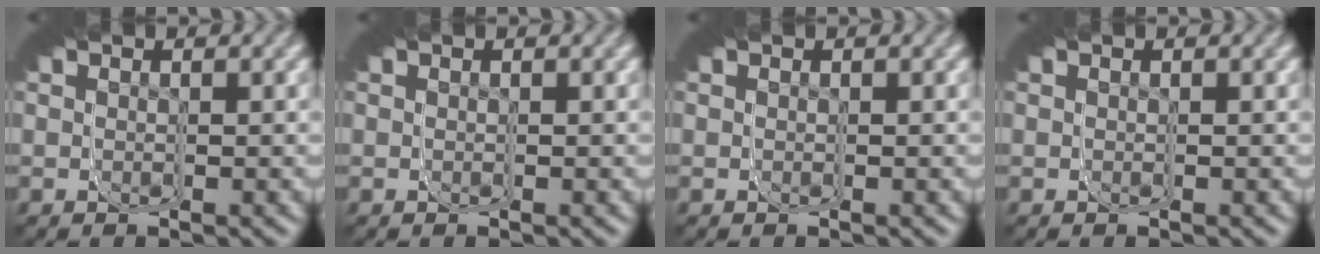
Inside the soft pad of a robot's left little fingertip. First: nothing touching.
{"total": 0.0}
{"total": 0.0}
{"total": 0.0}